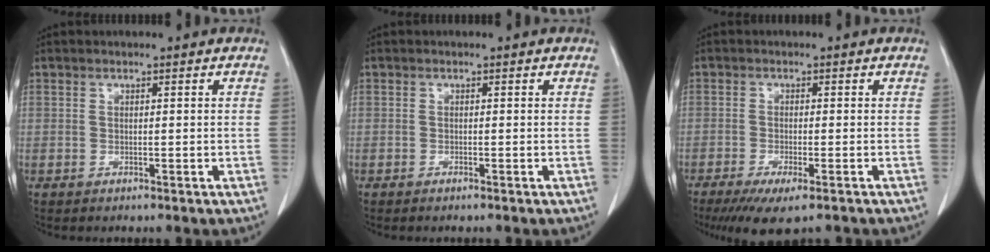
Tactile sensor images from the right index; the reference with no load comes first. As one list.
[{"total": 0.0}, {"total": 7.5, "force": [-5.4, 1.5, 5.0], "torque": [-0.073, -0.018, -0.083]}]